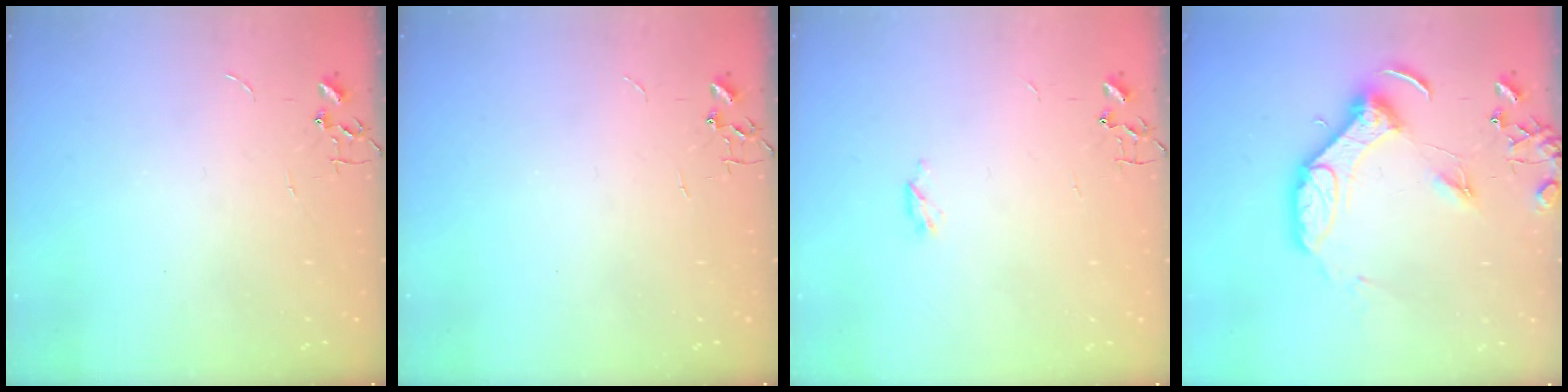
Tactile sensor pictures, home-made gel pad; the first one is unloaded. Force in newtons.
{"total": 0.0}
{"total": 3.2, "press": 3.2, "slide": 0.5}
{"total": 13.0, "press": 12.8, "slide": 1.9}